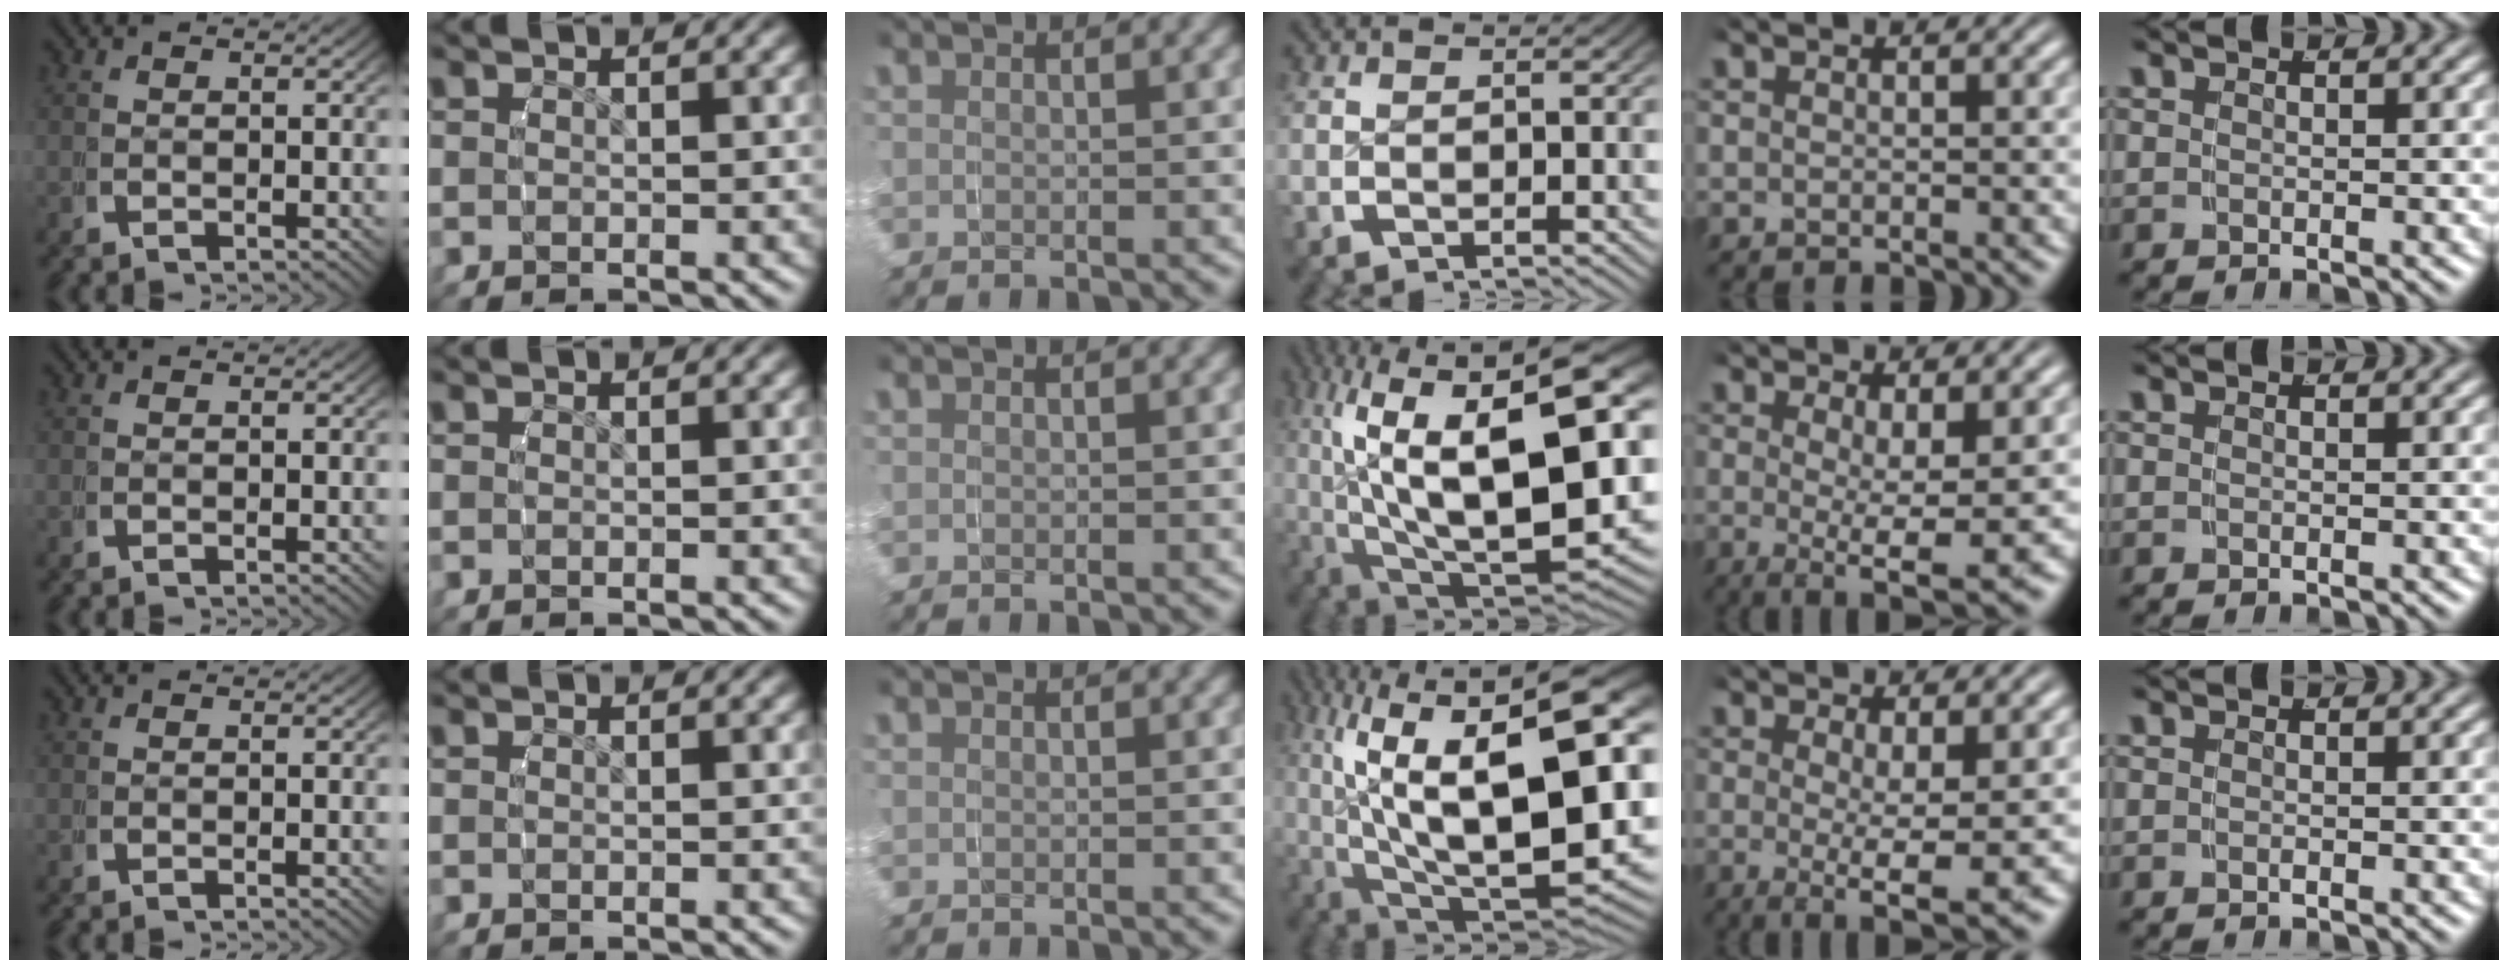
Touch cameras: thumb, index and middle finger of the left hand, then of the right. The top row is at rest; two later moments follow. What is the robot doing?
{"motion": "grasp_and_lifting", "object": "water bottle"}